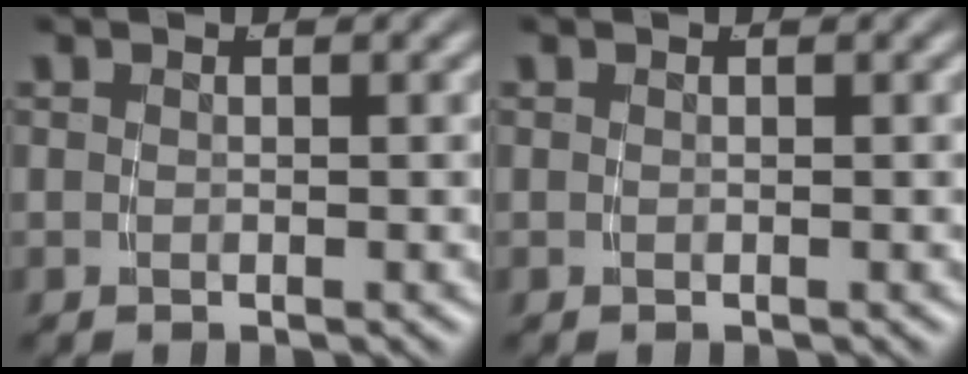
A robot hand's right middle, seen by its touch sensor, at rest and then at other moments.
{"total": 0.0}